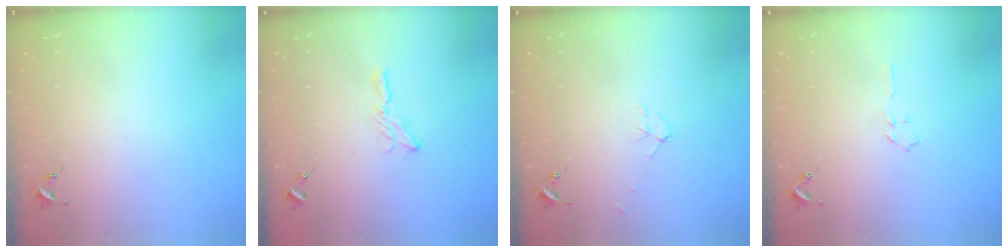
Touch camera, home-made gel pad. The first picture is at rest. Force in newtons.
{"total": 6.5, "press": 6.5, "slide": 0.3}
{"total": 5.5, "press": 5.5, "slide": 0.6}
{"total": 3.2, "press": 3.1, "slide": 0.4}